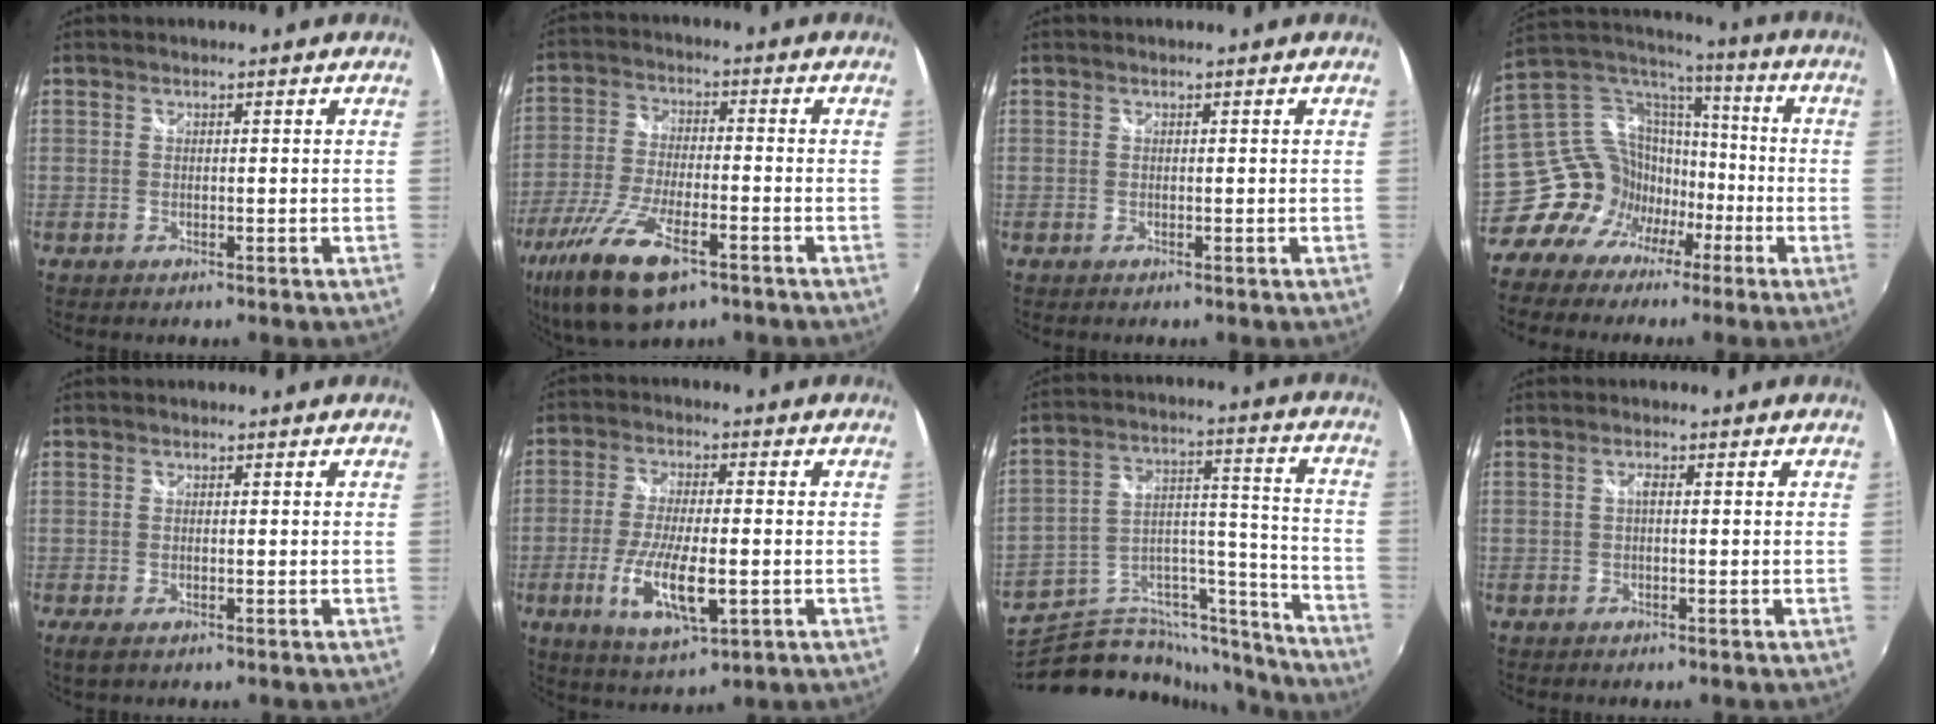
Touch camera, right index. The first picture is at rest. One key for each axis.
{"total": 16.1, "fx": -9.4, "fy": 5.9, "fz": 11.6, "tx": -0.251, "ty": -0.043, "tz": -0.177}
{"total": 0.0}
{"total": 15.0, "fx": -7.5, "fy": 12.4, "fz": 4.0, "tx": -0.091, "ty": 0.055, "tz": -0.129}
{"total": 2.0, "fx": -0.6, "fy": 1.0, "fz": 1.6, "tx": -0.033, "ty": -0.008, "tz": -0.008}
{"total": 11.6, "fx": -3.4, "fy": 3.5, "fz": 10.5, "tx": -0.209, "ty": -0.021, "tz": -0.057}
{"total": 25.7, "fx": -21.2, "fy": 10.7, "fz": 9.8, "tx": -0.164, "ty": 0.054, "tz": -0.308}
{"total": 1.0, "fx": 0.0, "fy": 0.4, "fz": 1.0, "tx": -0.017, "ty": 0.005, "tz": -0.003}